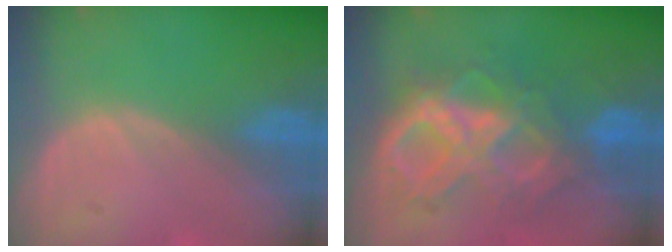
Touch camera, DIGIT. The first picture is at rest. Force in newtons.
{"total": 10.5, "press": 10.4, "slide": 1.3}